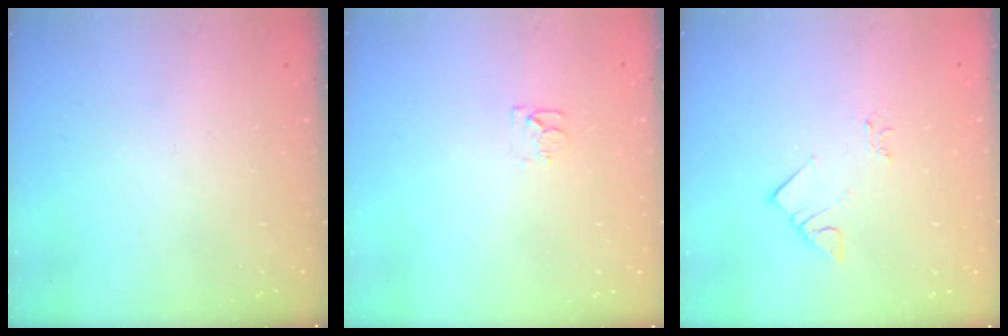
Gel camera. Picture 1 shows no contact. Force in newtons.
{"total": 5.0, "press": 5.0, "slide": 0.5}
{"total": 3.2, "press": 3.2, "slide": 0.4}